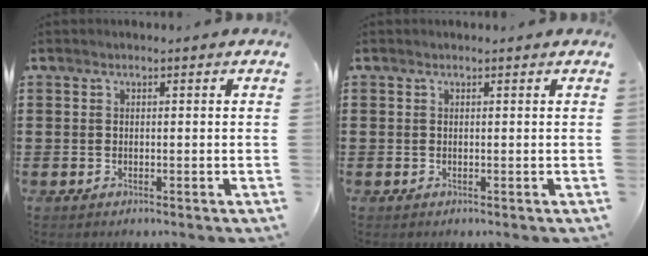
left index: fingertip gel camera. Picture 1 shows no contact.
{"total": 0.6, "force": [0.1, 0.5, -0.2], "torque": [0.001, 0.005, 0.002]}